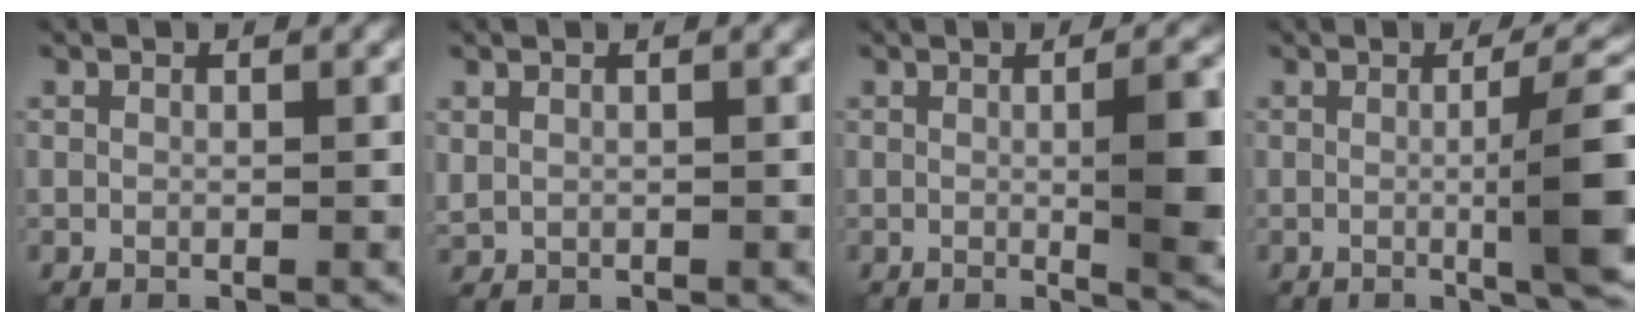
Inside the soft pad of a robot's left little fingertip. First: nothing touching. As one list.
[{"total": 0.6, "force": [0.5, 0.3, 0.2], "torque": [-0.009, 0.000, 0.012]}, {"total": 7.6, "force": [0.0, 1.9, 7.3], "torque": [-0.090, 0.003, 0.000]}, {"total": 7.2, "force": [-0.4, 1.2, 7.1], "torque": [-0.092, 0.007, -0.008]}]